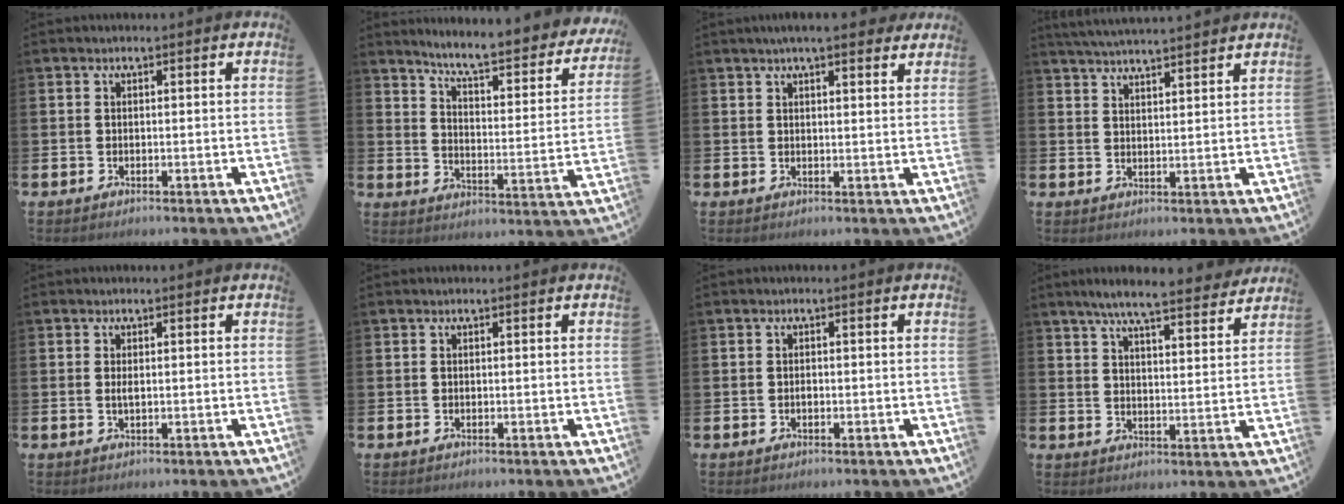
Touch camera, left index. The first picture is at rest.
{"total": 6.9, "force": [6.4, 0.7, 2.6], "torque": [-0.075, -0.055, 0.103]}
{"total": 4.2, "force": [3.8, 0.4, 1.7], "torque": [-0.032, -0.012, 0.066]}
{"total": 4.3, "force": [4.2, -0.3, 0.5], "torque": [-0.021, -0.020, 0.076]}
{"total": 1.0, "force": [0.2, 0.3, 0.9], "torque": [-0.015, 0.001, 0.002]}
{"total": 0.0}
{"total": 0.6, "force": [-0.2, 0.3, 0.4], "torque": [-0.006, -0.001, -0.005]}
{"total": 7.1, "force": [6.6, 0.6, 2.5], "torque": [-0.061, -0.038, 0.114]}